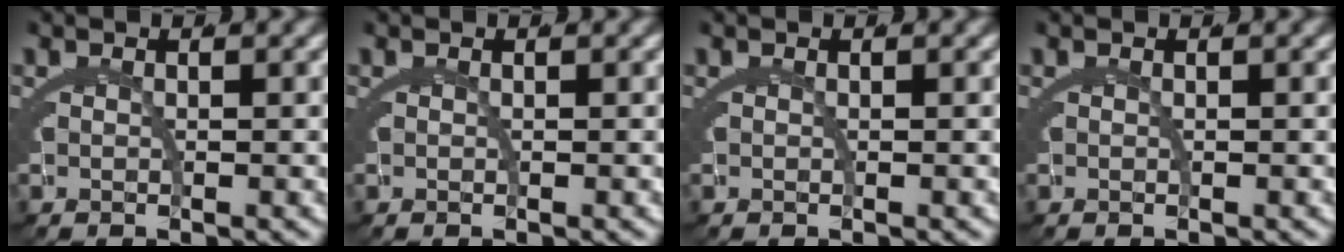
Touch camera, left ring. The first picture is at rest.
{"total": 0.0}
{"total": 0.0}
{"total": 0.0}